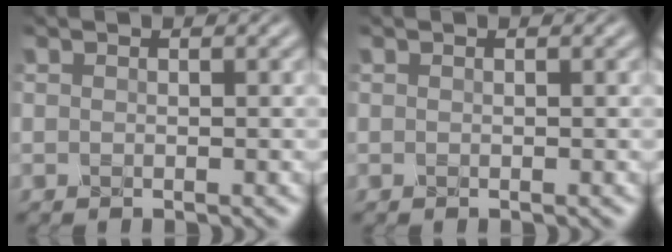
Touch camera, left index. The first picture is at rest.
{"total": 0.0}